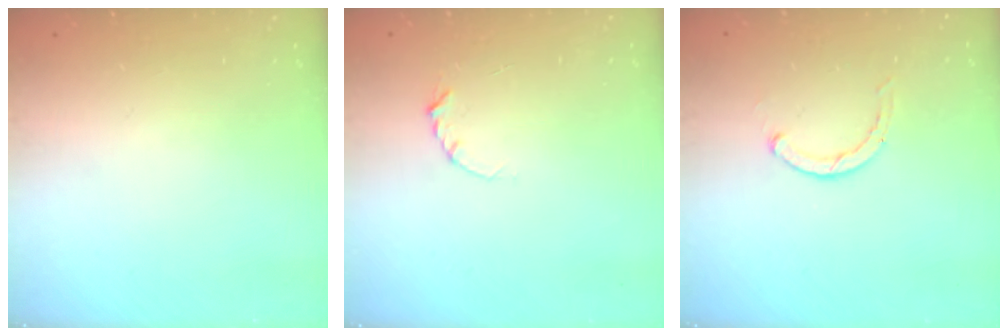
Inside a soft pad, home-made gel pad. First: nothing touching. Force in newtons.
{"total": 2.9, "press": 2.9, "slide": 0.3}
{"total": 2.3, "press": 2.3, "slide": 0.3}